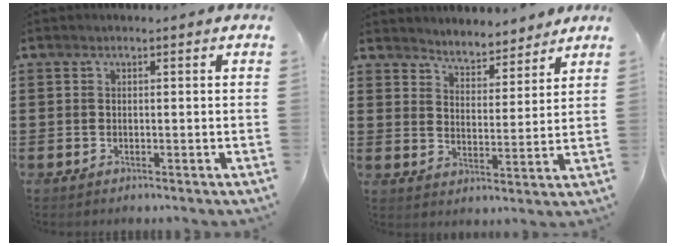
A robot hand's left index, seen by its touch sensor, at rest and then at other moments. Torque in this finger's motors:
{"motor_torque": [0.19, -0.77, 0.02, 0.01]}